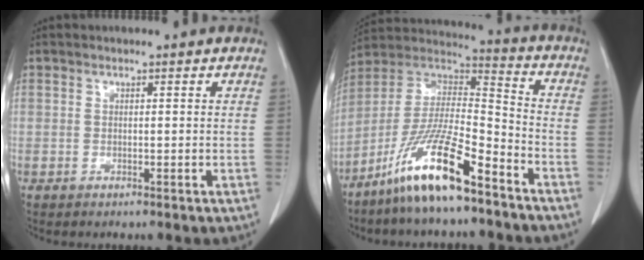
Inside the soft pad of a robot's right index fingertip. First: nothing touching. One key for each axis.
{"total": 15.7, "fx": -10.5, "fy": 2.0, "fz": 11.5, "tx": -0.229, "ty": -0.005, "tz": -0.195}